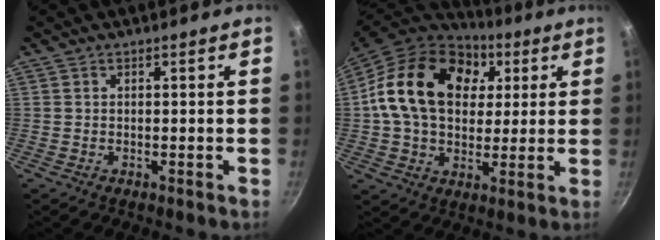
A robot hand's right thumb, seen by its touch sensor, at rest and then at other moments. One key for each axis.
{"total": 23.0, "fx": 6.0, "fy": 16.3, "fz": 15.1, "tx": -0.245, "ty": 0.009, "tz": 0.093}